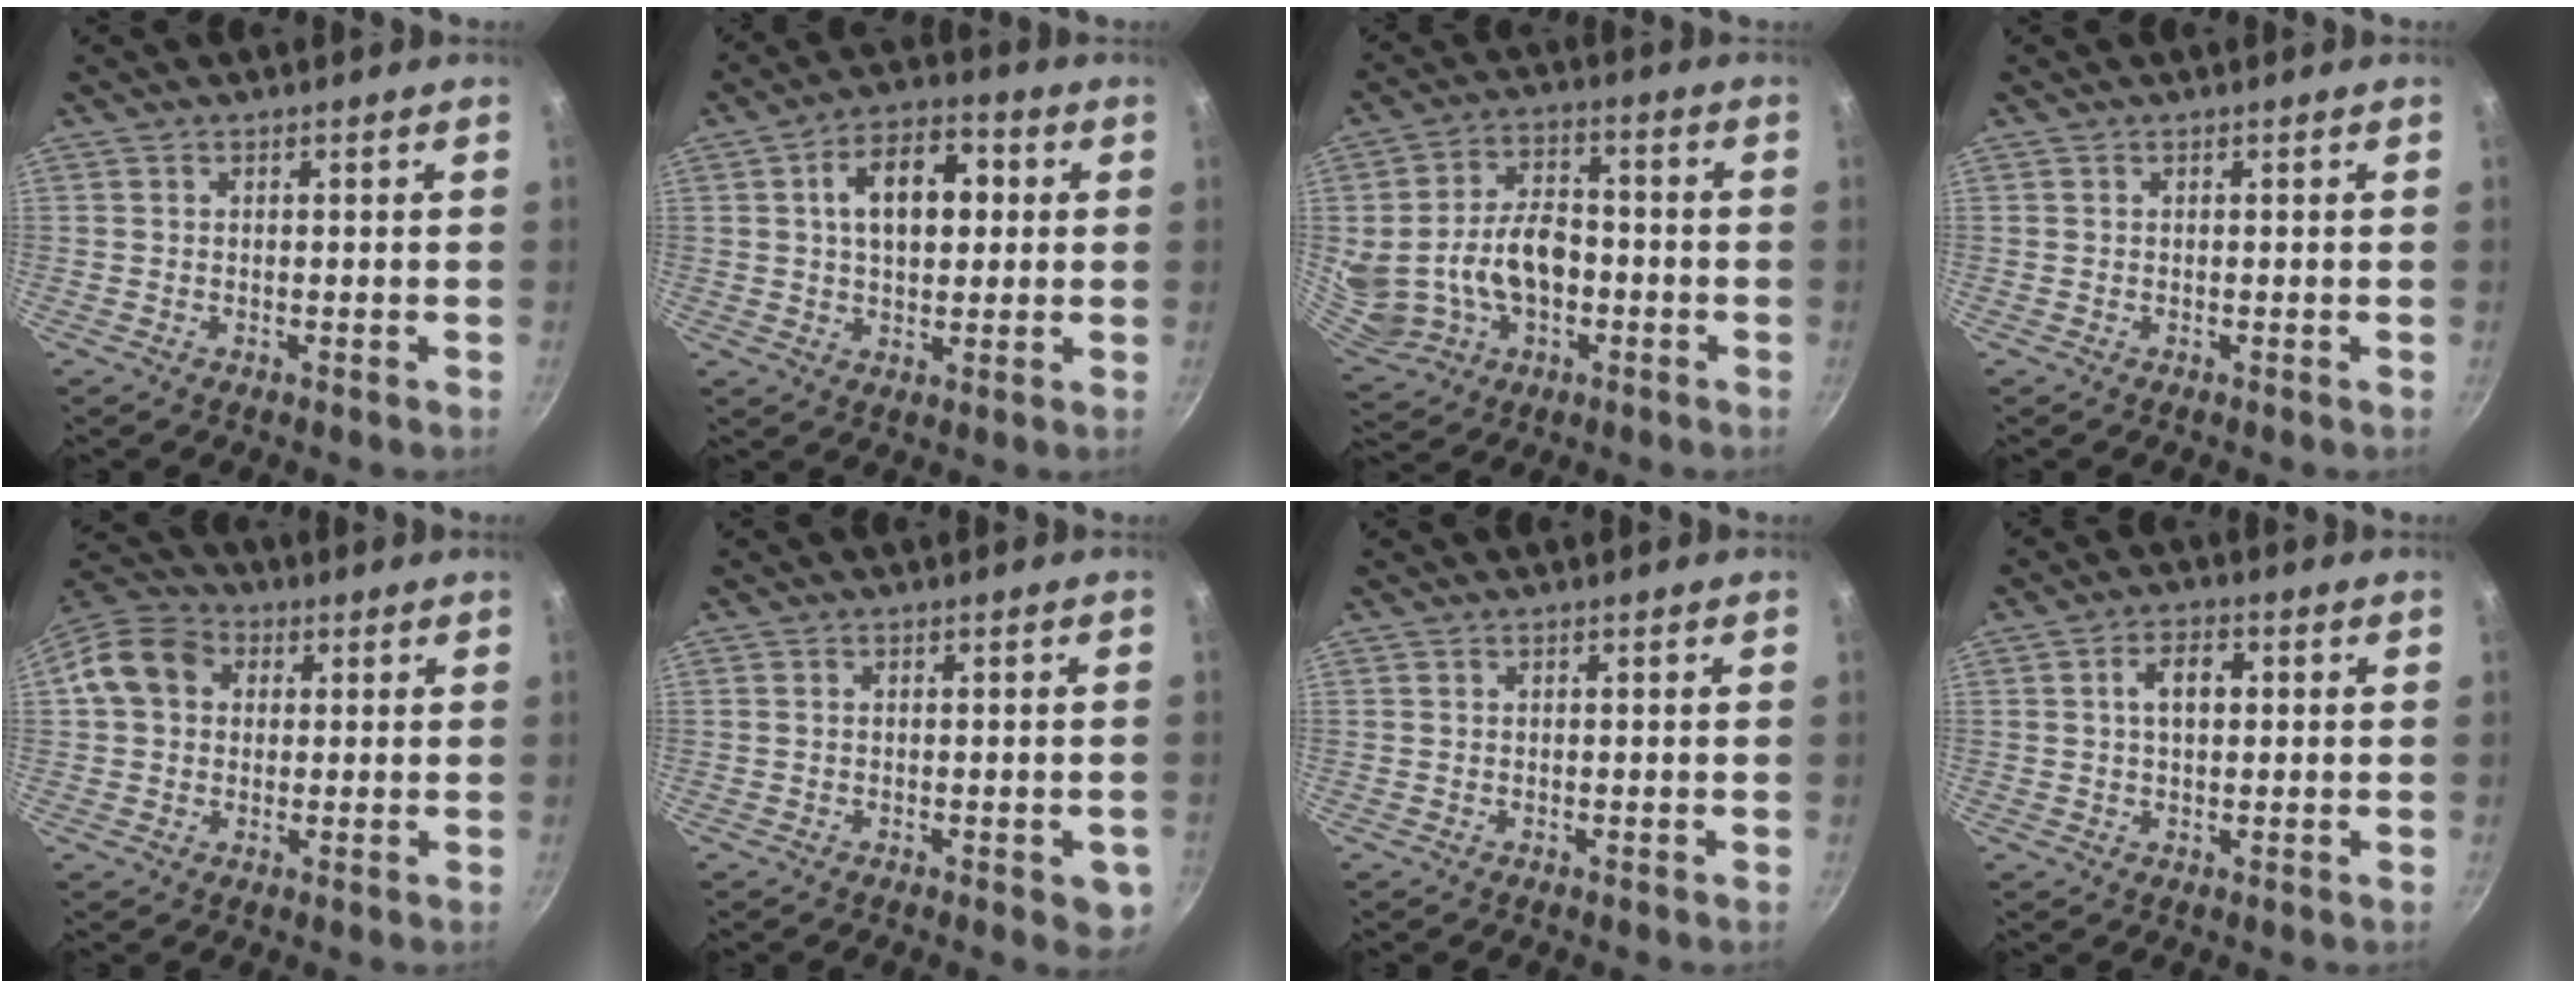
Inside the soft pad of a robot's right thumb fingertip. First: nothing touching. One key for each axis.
{"total": 12.3, "fx": 2.2, "fy": 7.6, "fz": 9.5, "tx": -0.116, "ty": 0.015, "tz": 0.026}
{"total": 16.7, "fx": -2.1, "fy": 11.7, "fz": 11.7, "tx": -0.206, "ty": 0.020, "tz": -0.020}
{"total": 0.0}
{"total": 10.0, "fx": 1.8, "fy": 8.3, "fz": 5.3, "tx": -0.072, "ty": 0.023, "tz": 0.013}
{"total": 4.3, "fx": -1.5, "fy": 1.7, "fz": 3.6, "tx": -0.028, "ty": 0.003, "tz": -0.017}
{"total": 0.0}
{"total": 5.4, "fx": 0.9, "fy": 3.2, "fz": 4.3, "tx": -0.061, "ty": 0.011, "tz": 0.010}